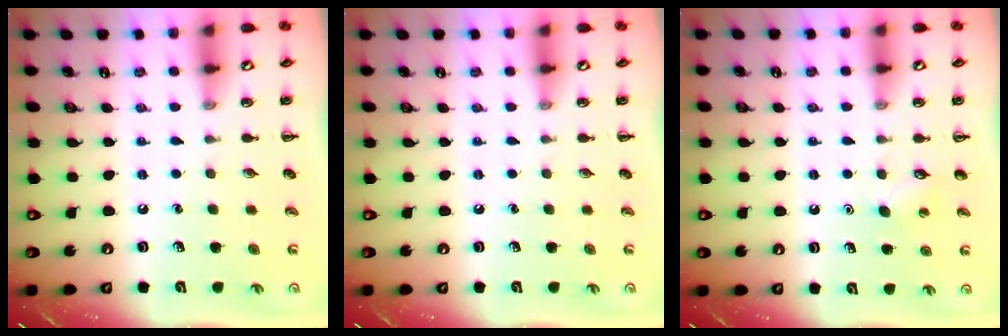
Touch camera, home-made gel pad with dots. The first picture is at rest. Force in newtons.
{"total": 0.0}
{"total": 2.9, "press": 2.8, "slide": 0.7}